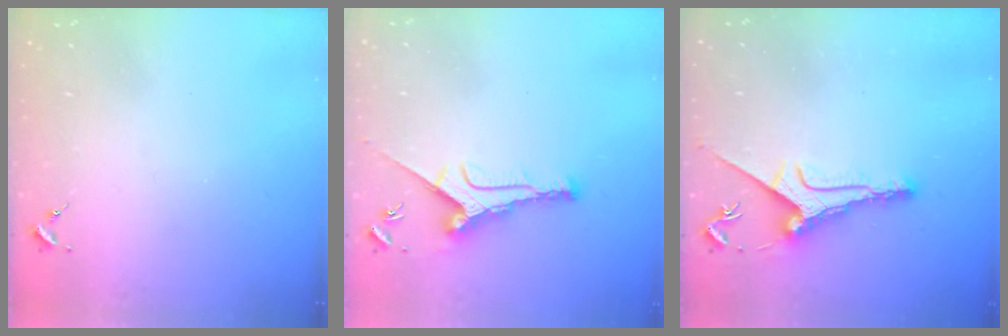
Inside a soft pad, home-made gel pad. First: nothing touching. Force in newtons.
{"total": 10.0, "press": 10.0, "slide": 0.5}
{"total": 9.7, "press": 9.7, "slide": 0.8}